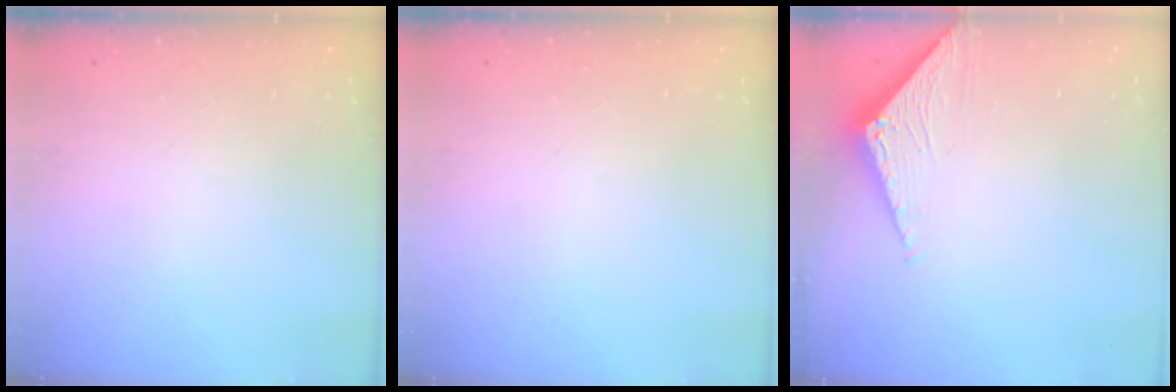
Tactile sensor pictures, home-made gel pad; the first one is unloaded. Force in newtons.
{"total": 0.0}
{"total": 3.3, "press": 3.3, "slide": 0.2}